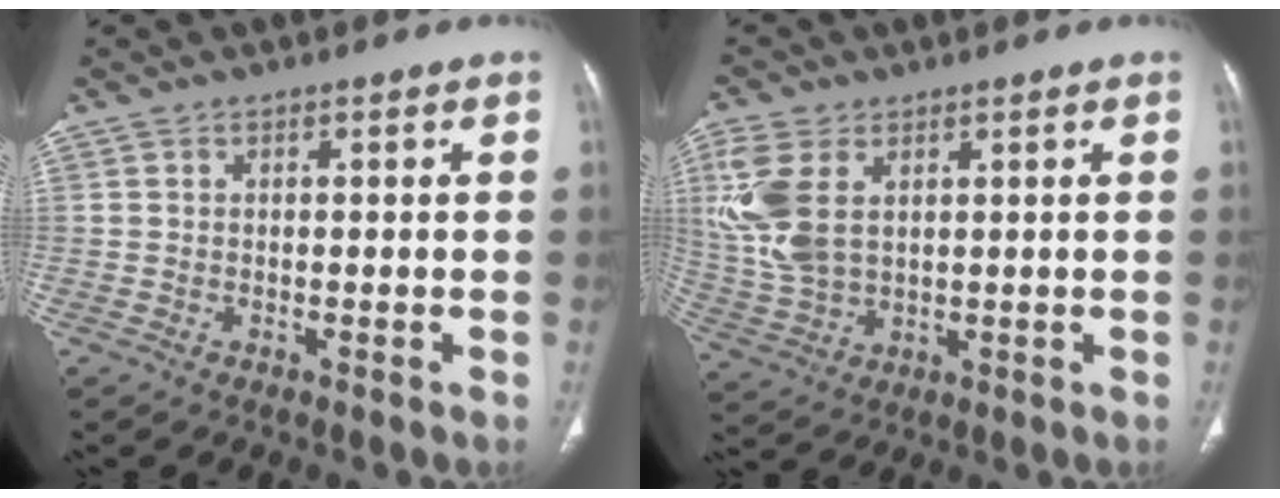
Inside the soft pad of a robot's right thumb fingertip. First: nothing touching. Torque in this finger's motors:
{"motor_torque": [0.42, 0.78, 0.30, 0.36, 0.25]}